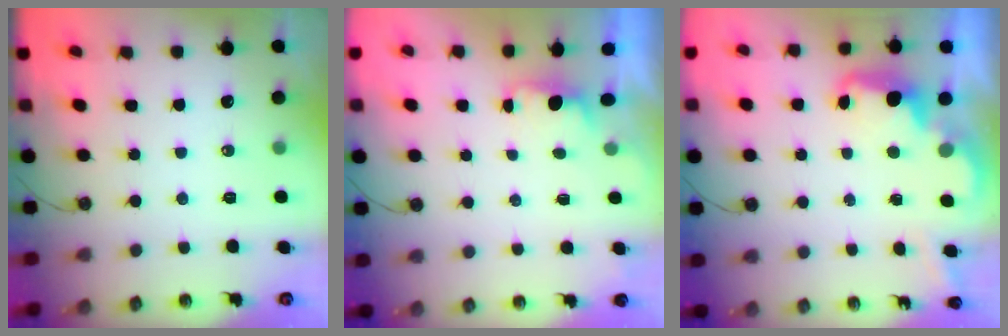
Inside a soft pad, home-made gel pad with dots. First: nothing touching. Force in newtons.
{"total": 0.6, "press": 0.1, "slide": 0.6}
{"total": 2.4, "press": 2.3, "slide": 0.7}